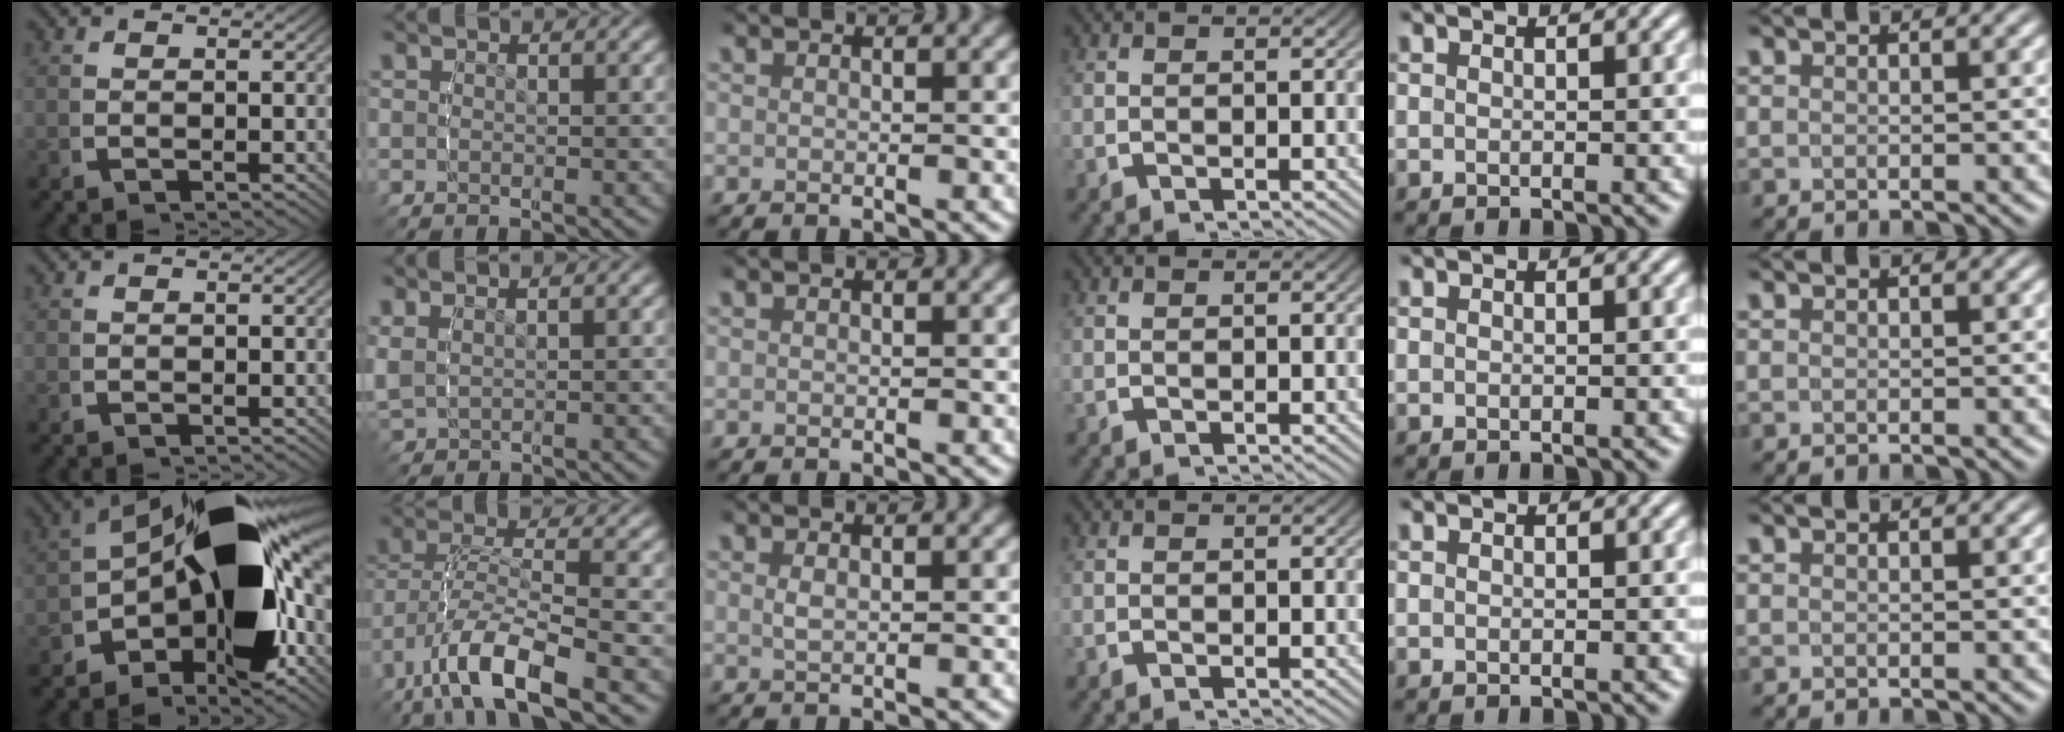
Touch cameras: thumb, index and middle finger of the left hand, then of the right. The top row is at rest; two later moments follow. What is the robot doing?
{"motion": "lift_and_place", "object": "legos"}